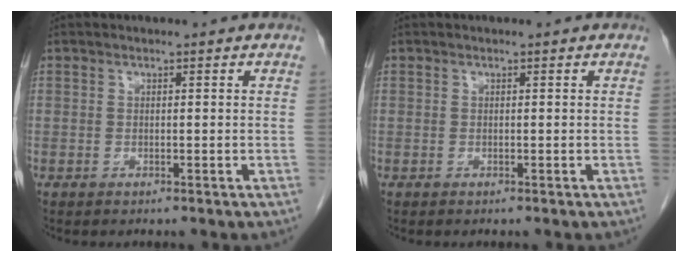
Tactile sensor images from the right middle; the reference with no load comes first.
{"total": 0.0}